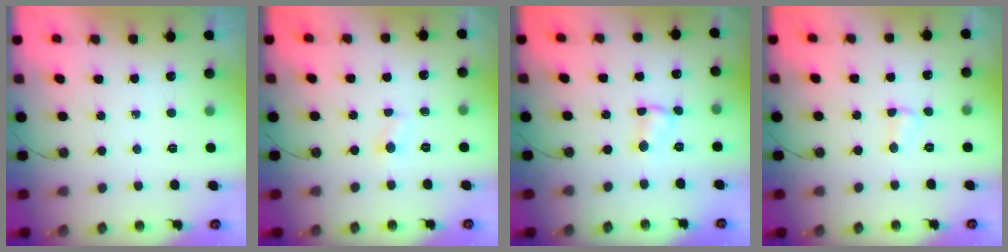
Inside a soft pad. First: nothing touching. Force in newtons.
{"total": 2.9, "press": 2.9, "slide": 0.3}
{"total": 1.5, "press": 1.5, "slide": 0.2}
{"total": 2.8, "press": 2.8, "slide": 0.3}